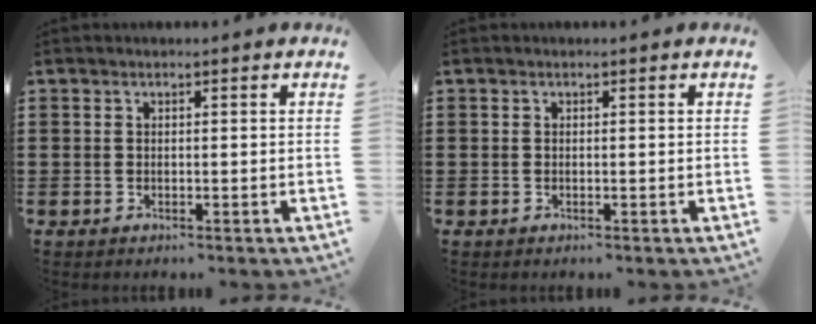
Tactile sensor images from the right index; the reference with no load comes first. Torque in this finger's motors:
{"motor_torque": [-0.04, 0.01, 0.01, -0.01]}